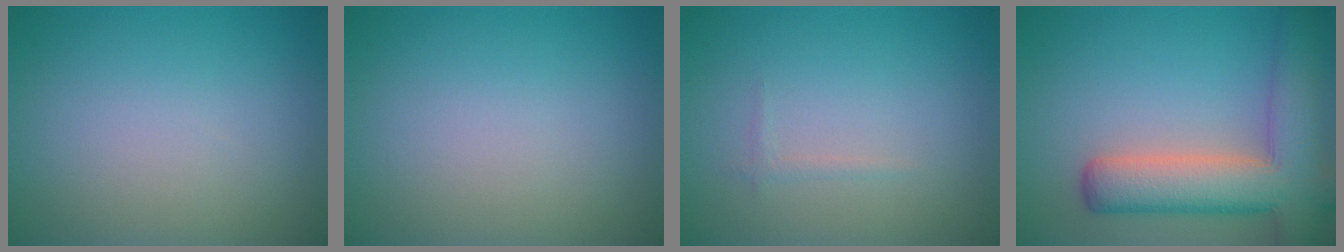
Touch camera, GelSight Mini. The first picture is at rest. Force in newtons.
{"total": 0.0}
{"total": 0.5, "press": 0.5, "slide": 0.1}
{"total": 8.8, "press": 8.8, "slide": 0.6}